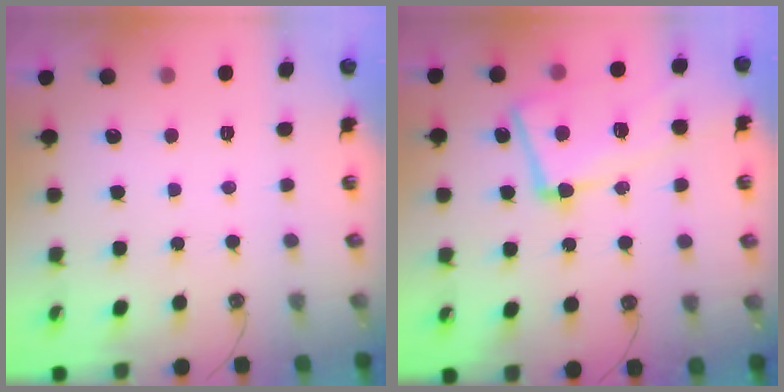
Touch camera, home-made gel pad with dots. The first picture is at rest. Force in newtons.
{"total": 11.5, "press": 11.2, "slide": 2.5}